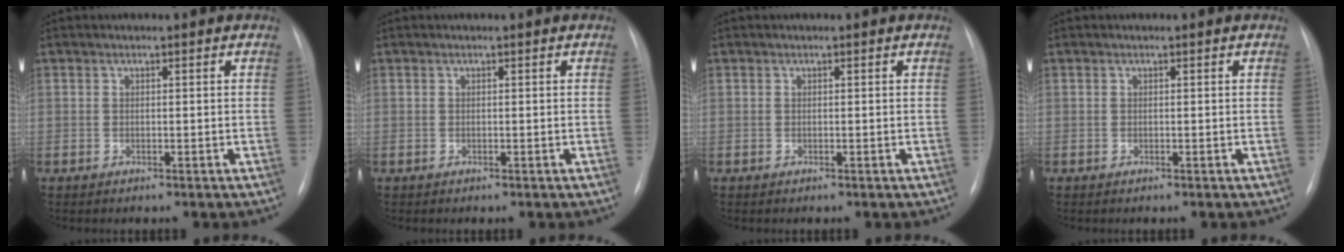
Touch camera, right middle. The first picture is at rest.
{"total": 0.0}
{"total": 0.0}
{"total": 0.0}